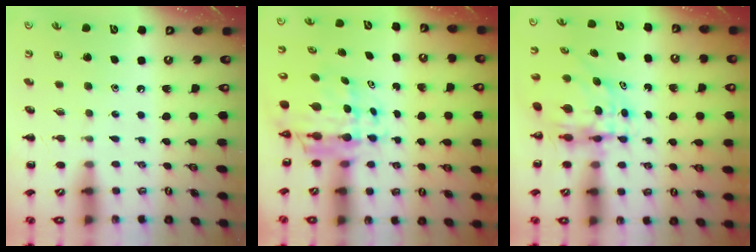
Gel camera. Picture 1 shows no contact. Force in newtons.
{"total": 8.1, "press": 7.7, "slide": 2.3}
{"total": 6.5, "press": 6.3, "slide": 1.5}